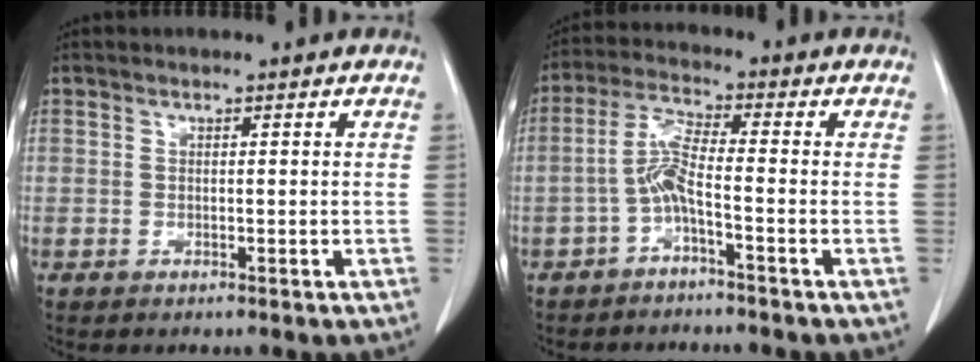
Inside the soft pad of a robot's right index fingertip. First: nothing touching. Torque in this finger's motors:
{"motor_torque": [0.75, -0.41, 0.30, 0.12]}